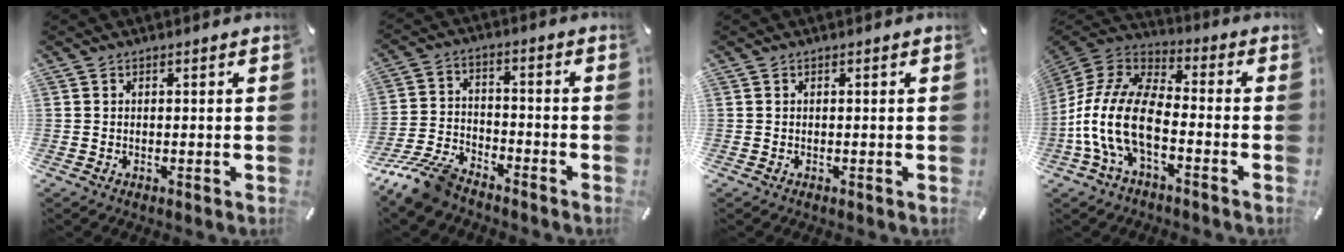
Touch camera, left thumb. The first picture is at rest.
{"total": 10.7, "force": [-8.9, 3.8, 4.5], "torque": [-0.092, 0.041, -0.170]}
{"total": 0.0}
{"total": 16.0, "force": [-7.0, 8.2, 11.8], "torque": [-0.257, 0.017, -0.130]}